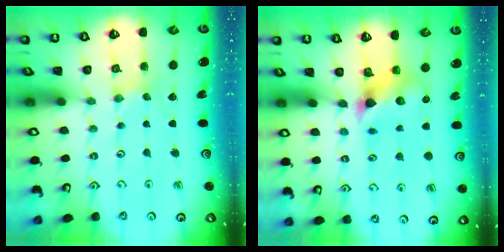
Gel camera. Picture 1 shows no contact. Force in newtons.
{"total": 6.3, "press": 6.3, "slide": 0.6}